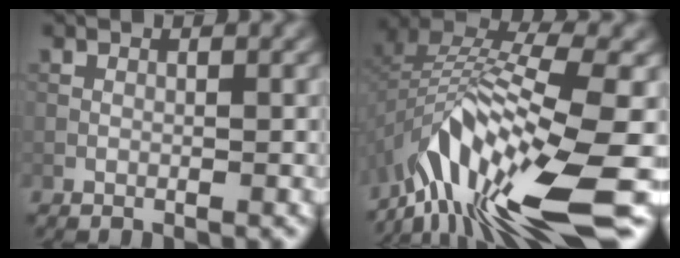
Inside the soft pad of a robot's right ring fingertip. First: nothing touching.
{"total": 13.6, "force": [-6.8, 3.9, 11.1], "torque": [-0.215, 0.005, -0.111]}